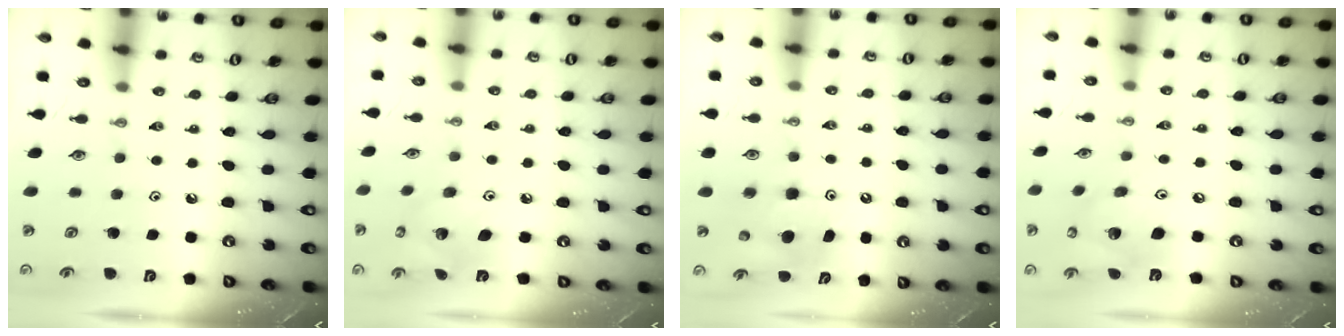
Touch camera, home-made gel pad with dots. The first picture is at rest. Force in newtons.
{"total": 7.4, "press": 7.4, "slide": 0.1}
{"total": 8.1, "press": 8.0, "slide": 0.8}
{"total": 14.1, "press": 13.9, "slide": 2.1}